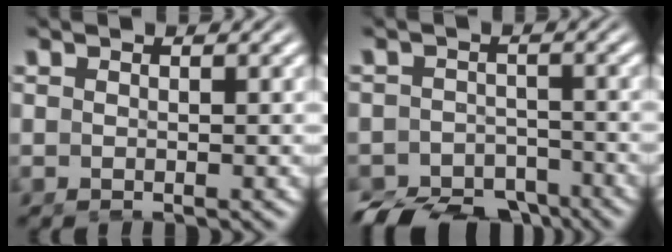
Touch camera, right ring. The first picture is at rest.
{"total": 8.7, "force": [-7.3, 4.1, 2.4], "torque": [-0.010, -0.026, -0.121]}